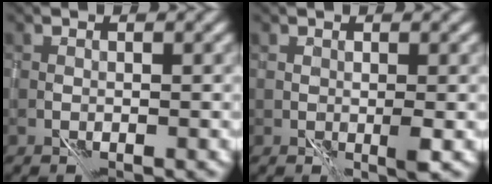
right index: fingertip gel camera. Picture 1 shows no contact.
{"total": 1.4, "force": [0.8, 0.0, 1.2], "torque": [-0.019, 0.006, 0.013]}